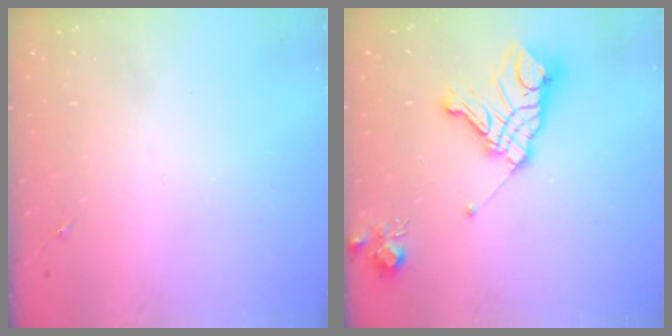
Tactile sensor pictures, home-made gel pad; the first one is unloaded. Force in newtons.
{"total": 17.5, "press": 17.4, "slide": 2.0}